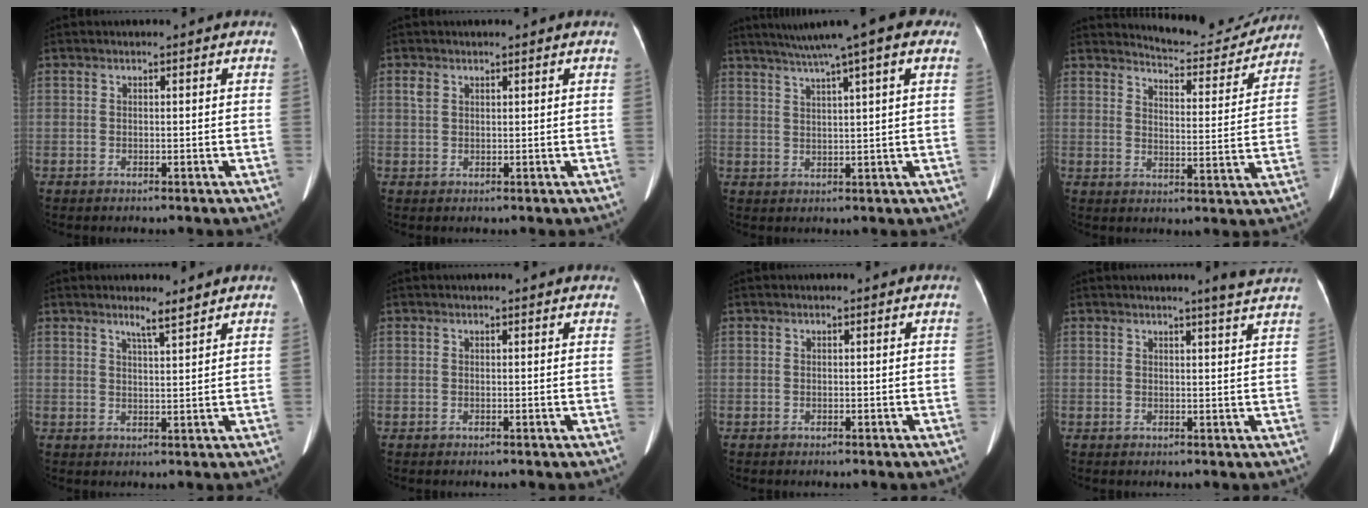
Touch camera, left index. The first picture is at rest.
{"total": 1.5, "force": [0.9, 0.8, 0.8], "torque": [-0.024, -0.003, 0.018]}
{"total": 11.6, "force": [8.1, 0.5, 8.3], "torque": [-0.130, 0.023, 0.105]}
{"total": 11.8, "force": [11.5, 1.6, 1.9], "torque": [-0.020, -0.041, 0.140]}
{"total": 2.4, "force": [1.9, -0.2, 1.4], "torque": [-0.029, -0.018, 0.033]}
{"total": 3.6, "force": [3.2, 0.7, 1.5], "torque": [-0.013, -0.004, 0.021]}
{"total": 0.0}
{"total": 4.3, "force": [3.7, -0.9, 2.0], "torque": [-0.028, -0.023, 0.027]}